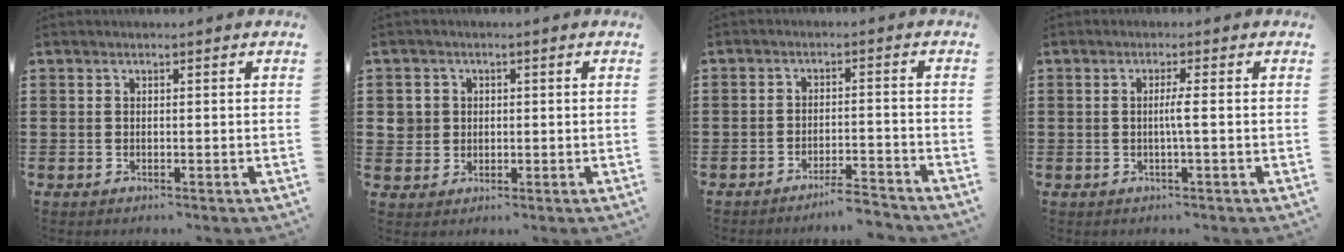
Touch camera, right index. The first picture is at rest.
{"total": 2.9, "force": [0.4, 2.8, 0.6], "torque": [-0.025, 0.010, 0.005]}
{"total": 3.8, "force": [-3.7, -0.1, 0.5], "torque": [-0.013, -0.004, -0.077]}
{"total": 2.3, "force": [-0.2, -0.3, 2.2], "torque": [-0.040, -0.006, -0.007]}